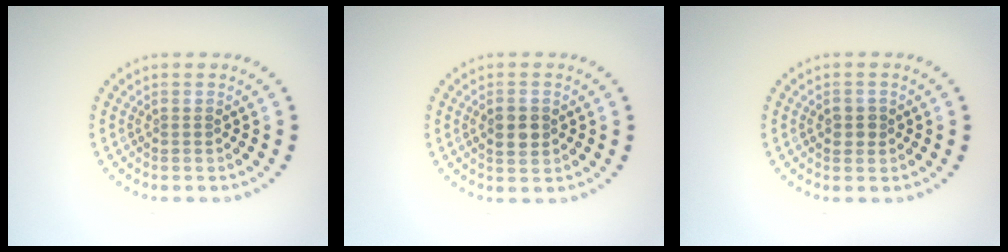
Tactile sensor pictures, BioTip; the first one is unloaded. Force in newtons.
{"total": 2.4, "press": 2.4, "slide": 0.1}
{"total": 1.6, "press": 1.6, "slide": 0.3}